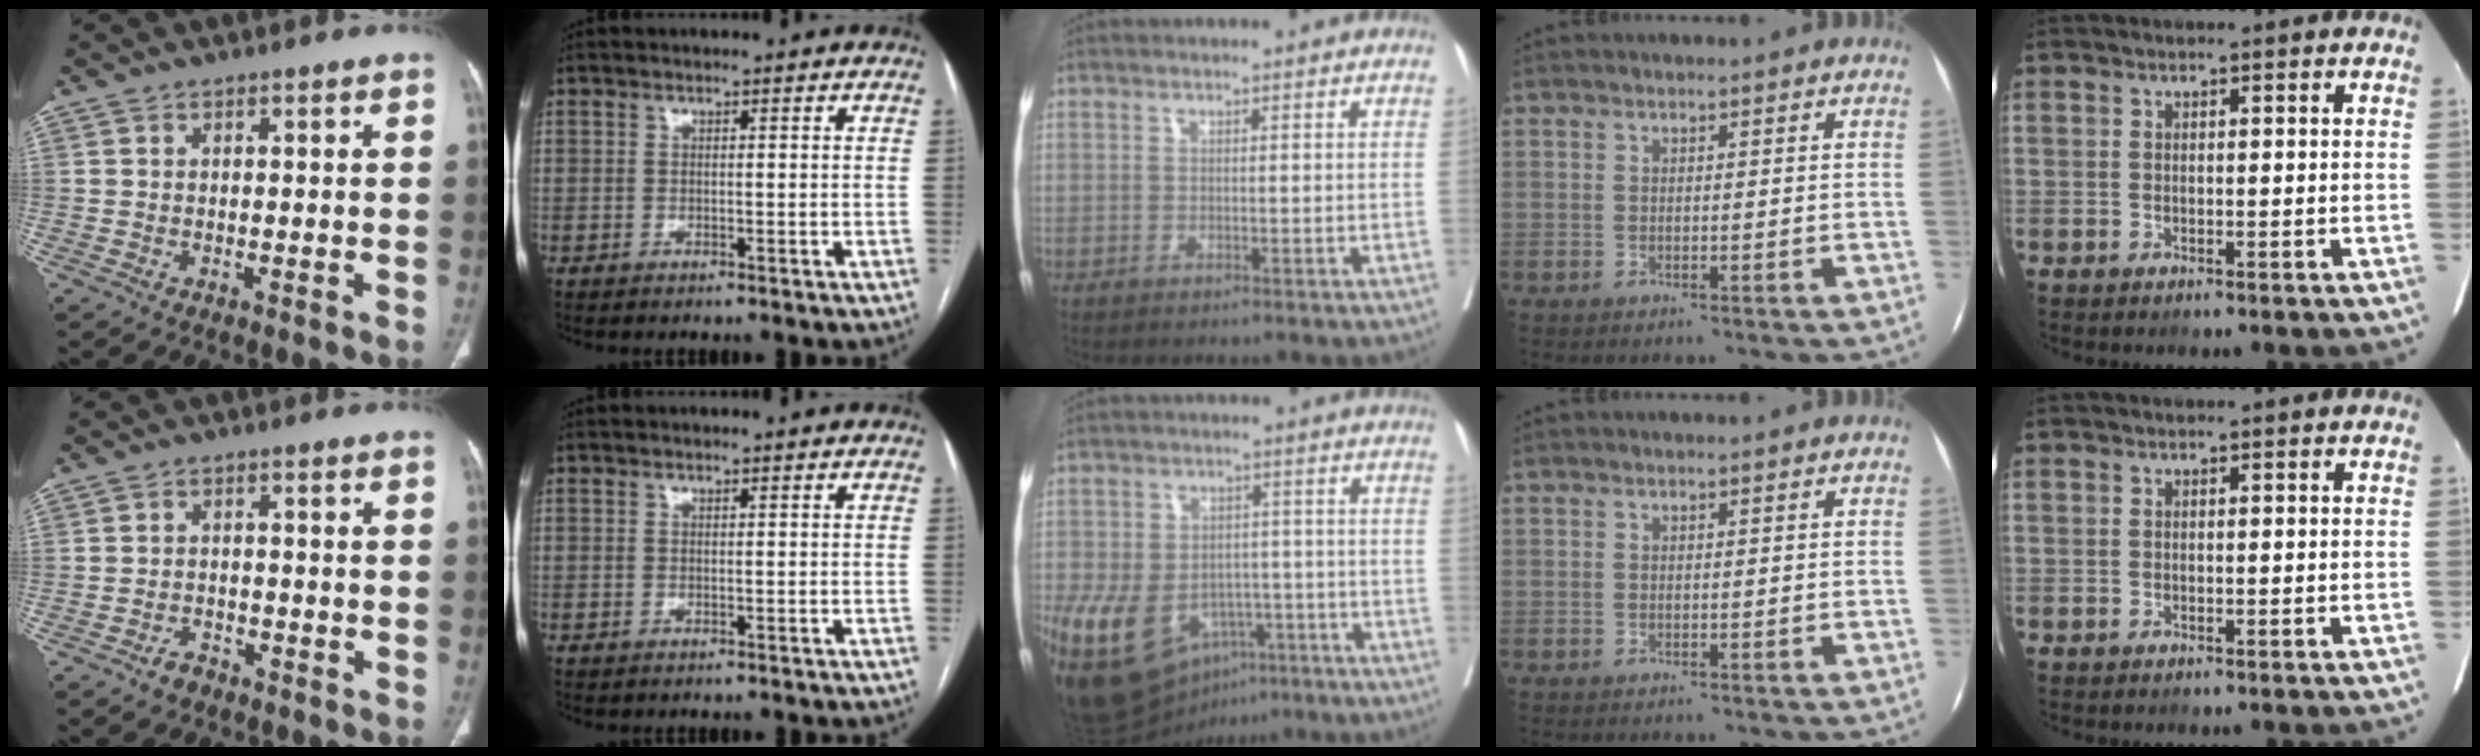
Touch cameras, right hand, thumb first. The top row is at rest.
{"thumb": {"total": 2.5, "force": [-1.8, 1.5, 0.9], "torque": [-0.017, 0.013, -0.028]}, "middle": {"total": 17.3, "force": [-7.7, 11.4, 10.4], "torque": [-0.217, 0.005, -0.107]}}